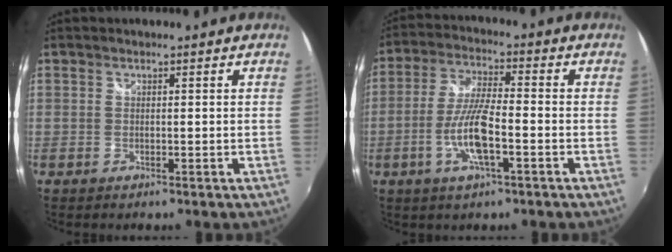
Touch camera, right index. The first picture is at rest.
{"total": 9.4, "force": [-3.3, 1.6, 8.6], "torque": [-0.177, -0.003, -0.064]}